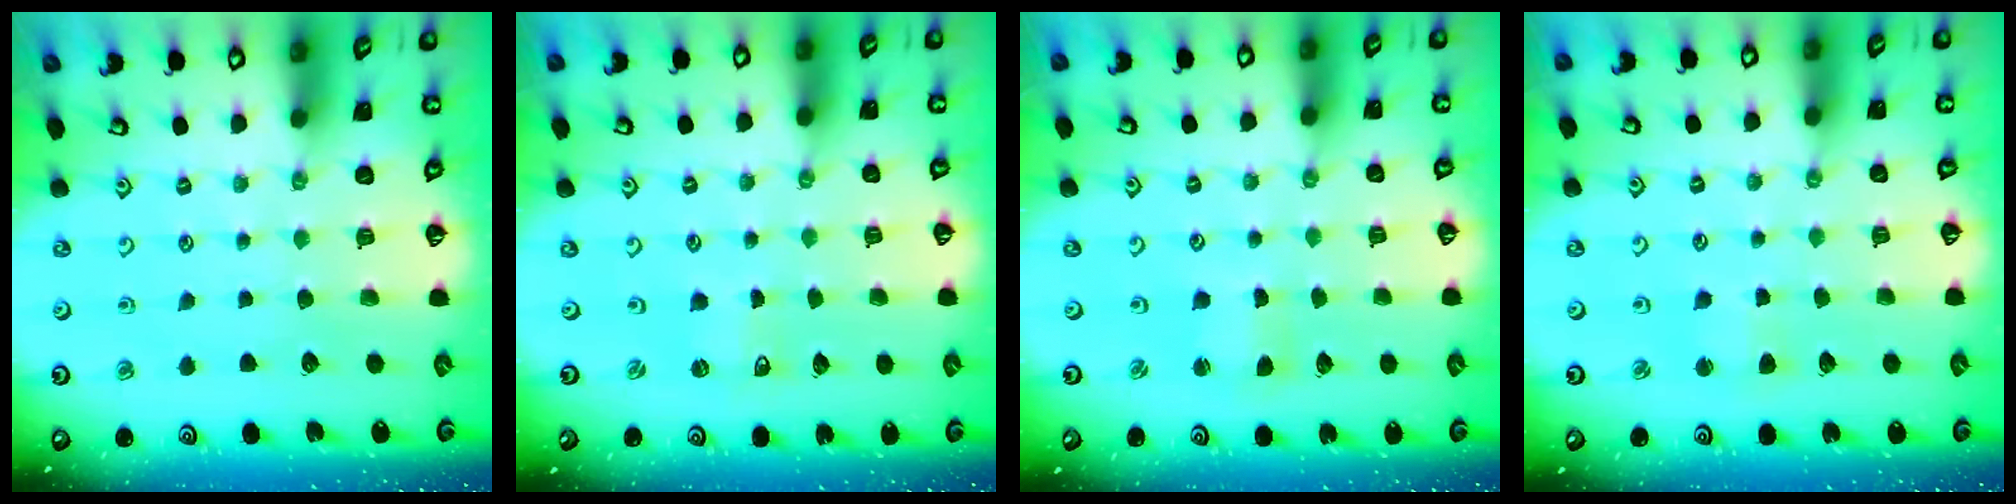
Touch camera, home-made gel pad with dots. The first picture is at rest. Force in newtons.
{"total": 0.0}
{"total": 1.3, "press": 1.2, "slide": 0.2}
{"total": 2.5, "press": 2.4, "slide": 0.5}